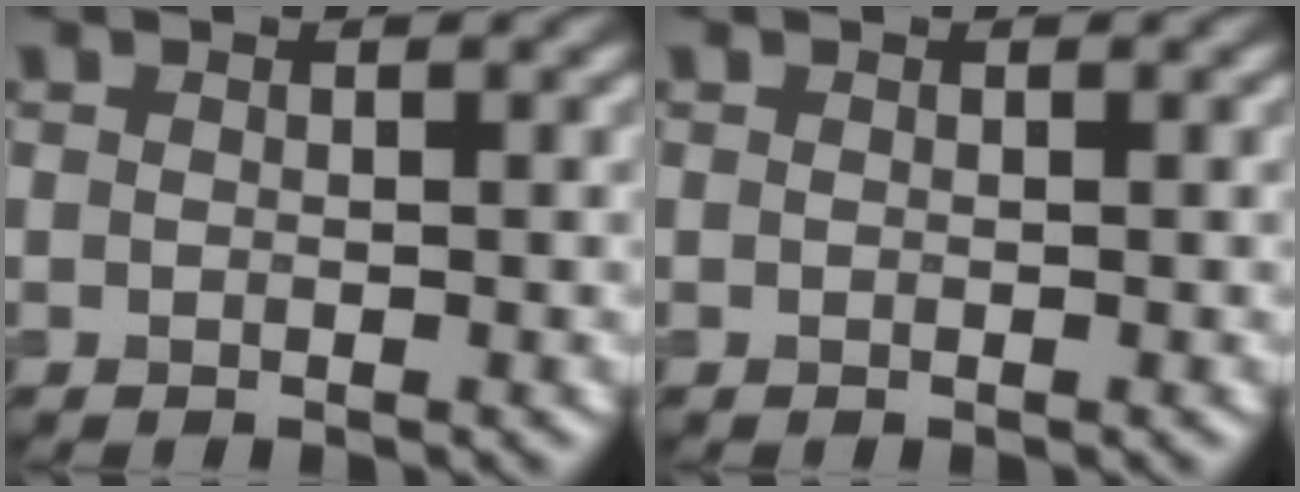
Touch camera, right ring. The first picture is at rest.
{"total": 0.0}